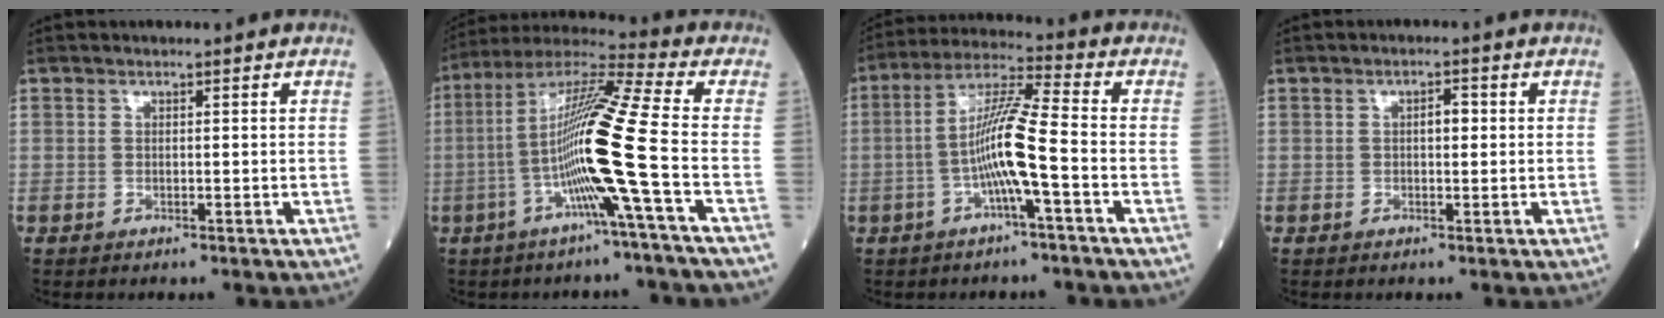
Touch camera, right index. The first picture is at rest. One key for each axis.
{"total": 15.4, "fx": -3.7, "fy": -2.0, "fz": 14.9, "tx": -0.281, "ty": 0.006, "tz": -0.082}
{"total": 9.7, "fx": -2.4, "fy": -0.1, "fz": 9.4, "tx": -0.181, "ty": 0.014, "tz": -0.051}
{"total": 2.1, "fx": 0.3, "fy": 0.8, "fz": 1.9, "tx": -0.032, "ty": 0.004, "tz": 0.004}